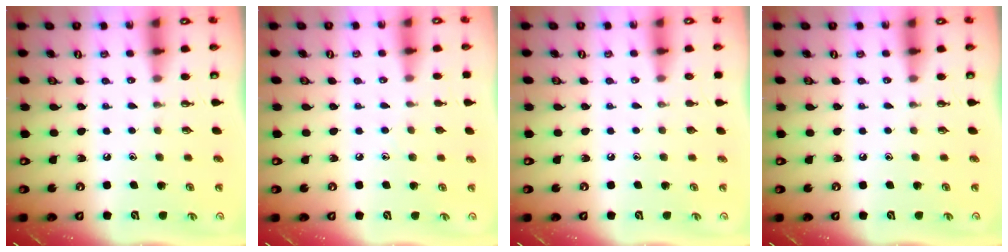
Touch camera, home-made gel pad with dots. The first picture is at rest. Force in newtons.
{"total": 5.3, "press": 5.3, "slide": 0.6}
{"total": 0.0}
{"total": 0.0}